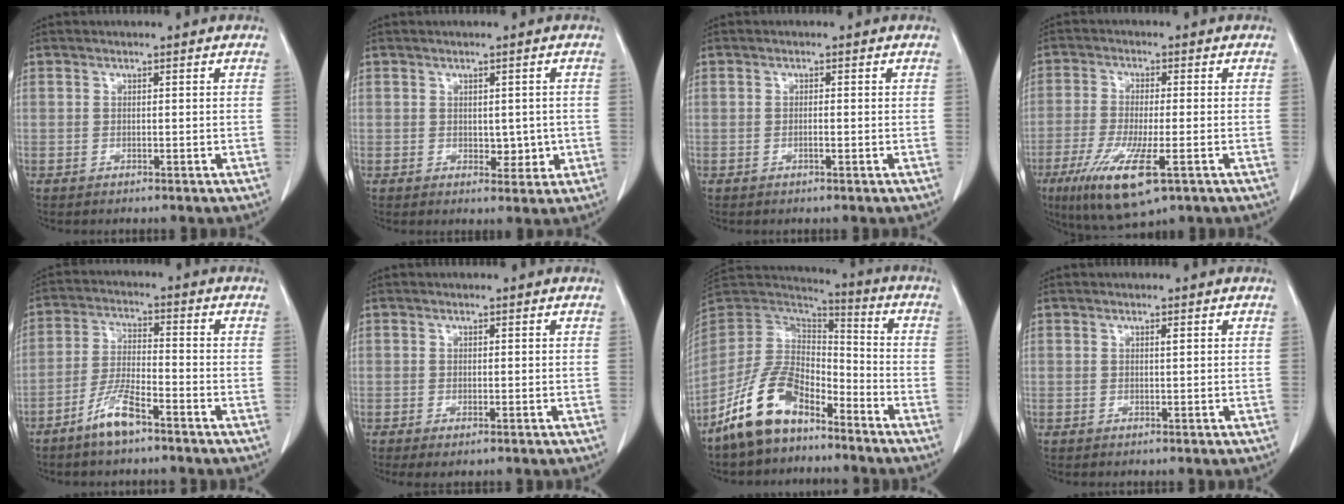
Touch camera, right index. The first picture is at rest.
{"total": 3.2, "force": [-0.3, 2.0, 2.5], "torque": [-0.024, -0.002, 0.004]}
{"total": 0.8, "force": [-0.2, 0.0, 0.7], "torque": [-0.013, 0.001, -0.004]}
{"total": 11.2, "force": [-5.3, 2.0, 9.6], "torque": [-0.183, -0.033, -0.088]}
{"total": 6.5, "force": [-4.5, 1.1, 4.6], "torque": [-0.096, -0.005, -0.089]}
{"total": 1.3, "force": [-0.6, 0.4, 1.1], "torque": [-0.018, -0.004, -0.007]}
{"total": 13.2, "force": [-8.9, 6.0, 7.6], "torque": [-0.158, 0.019, -0.176]}
{"total": 0.5, "force": [0.2, 0.0, 0.5], "torque": [-0.009, 0.000, 0.004]}